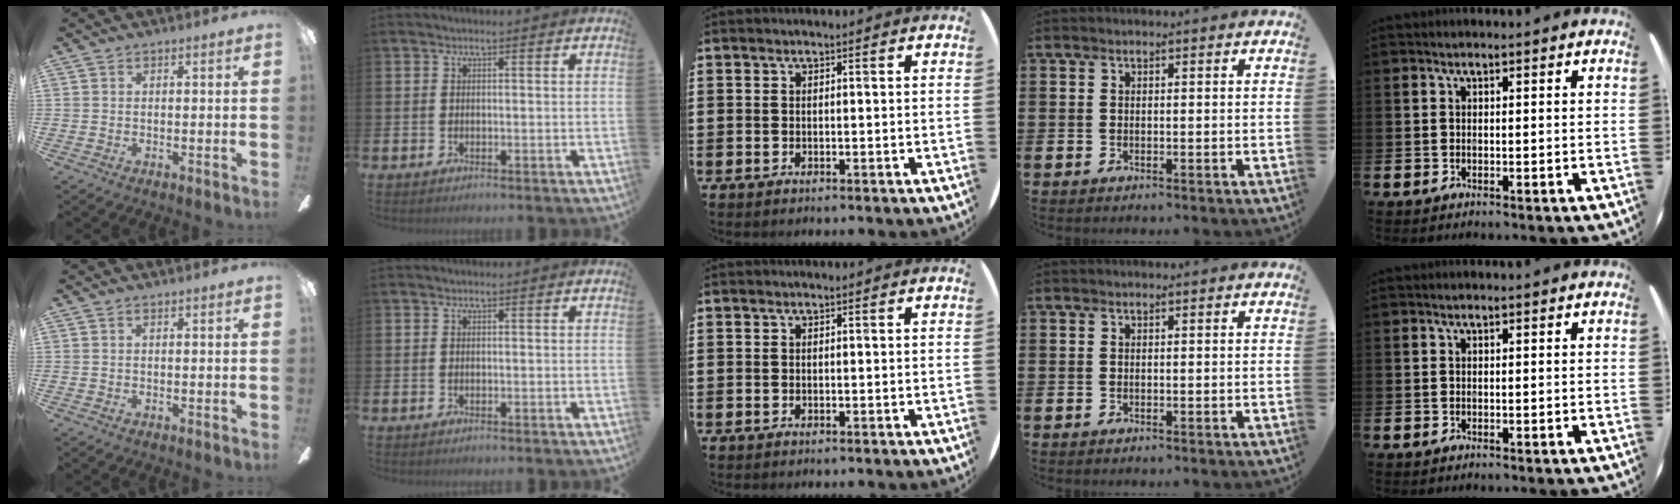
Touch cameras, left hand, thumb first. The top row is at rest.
{}